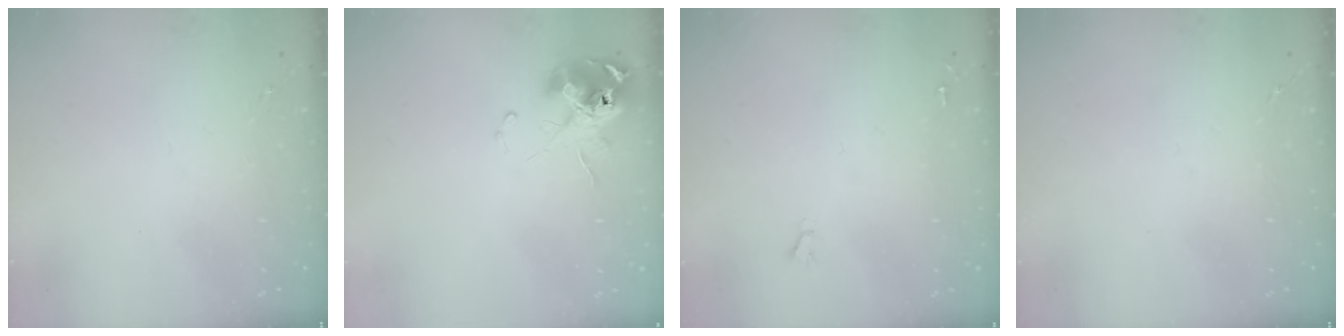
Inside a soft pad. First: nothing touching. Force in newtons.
{"total": 12.2, "press": 12.1, "slide": 1.3}
{"total": 1.6, "press": 1.6, "slide": 0.1}
{"total": 0.0}